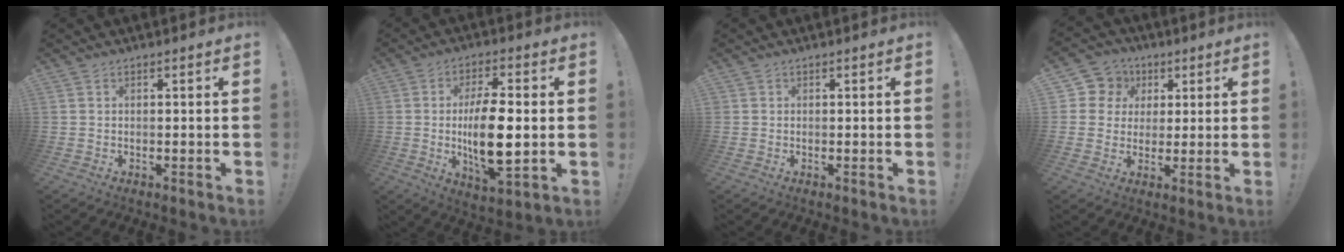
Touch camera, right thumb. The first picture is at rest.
{"total": 14.7, "force": [-0.6, 5.5, 13.6], "torque": [-0.244, -0.010, -0.019]}
{"total": 0.5, "force": [0.1, 0.5, -0.1], "torque": [-0.003, 0.002, 0.004]}
{"total": 8.4, "force": [2.3, 7.9, 1.8], "torque": [-0.023, -0.010, 0.049]}